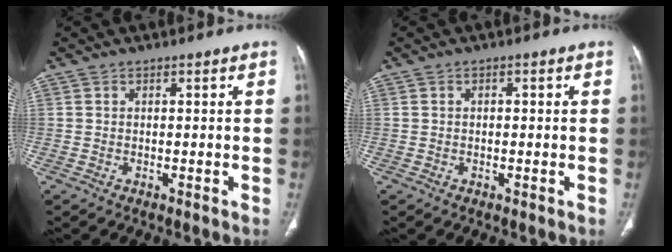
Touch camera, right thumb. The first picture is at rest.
{"total": 0.7, "force": [0.1, 0.4, 0.5], "torque": [-0.011, 0.005, 0.002]}